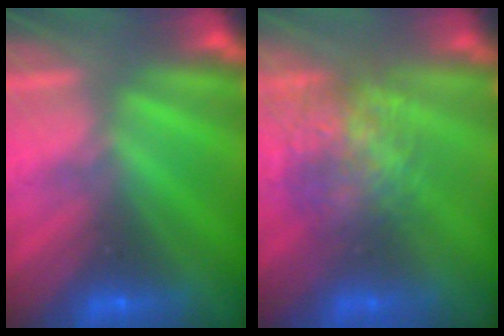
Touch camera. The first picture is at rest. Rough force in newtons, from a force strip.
{"total": 7.7}